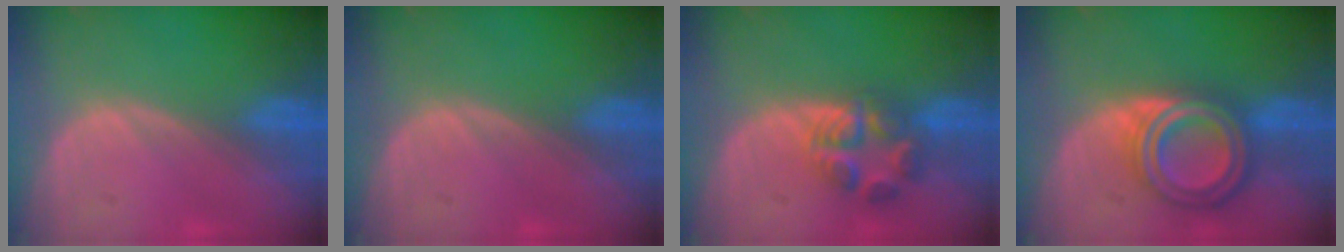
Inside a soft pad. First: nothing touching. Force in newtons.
{"total": 0.0}
{"total": 5.9, "press": 5.8, "slide": 0.6}
{"total": 8.1, "press": 8.1, "slide": 0.5}